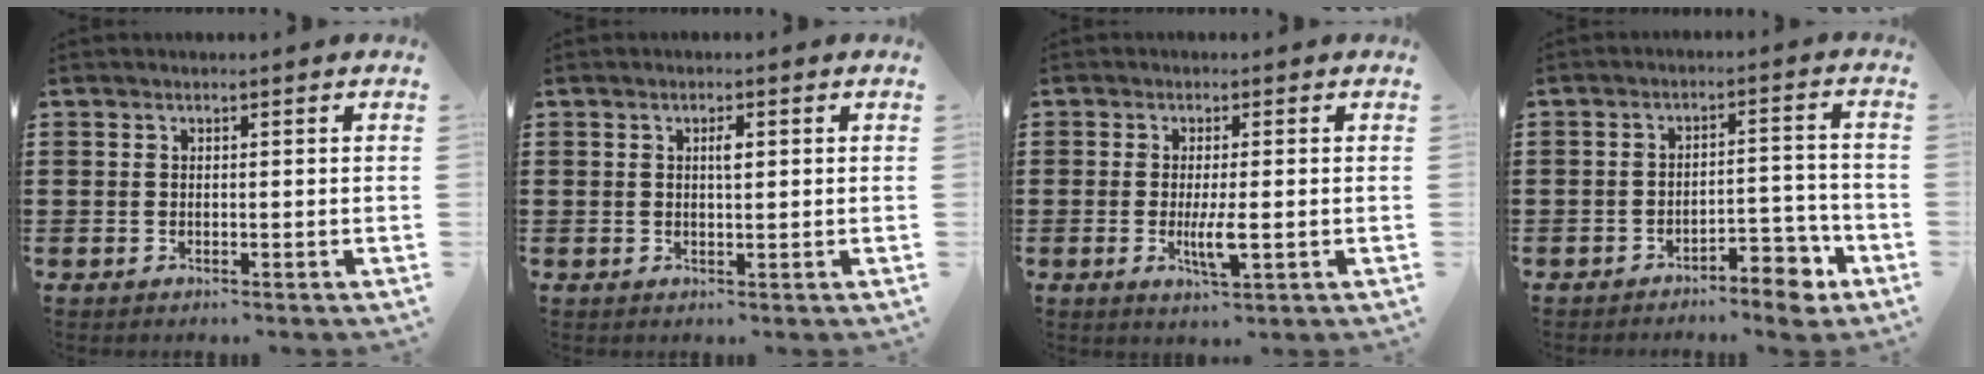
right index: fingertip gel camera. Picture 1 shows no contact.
{"total": 1.8, "force": [0.4, 0.5, 1.6], "torque": [-0.033, 0.004, 0.005]}
{"total": 3.8, "force": [-0.9, 0.8, 3.6], "torque": [-0.076, -0.006, -0.021]}
{"total": 5.6, "force": [-4.4, 1.6, 2.9], "torque": [-0.046, 0.012, -0.082]}